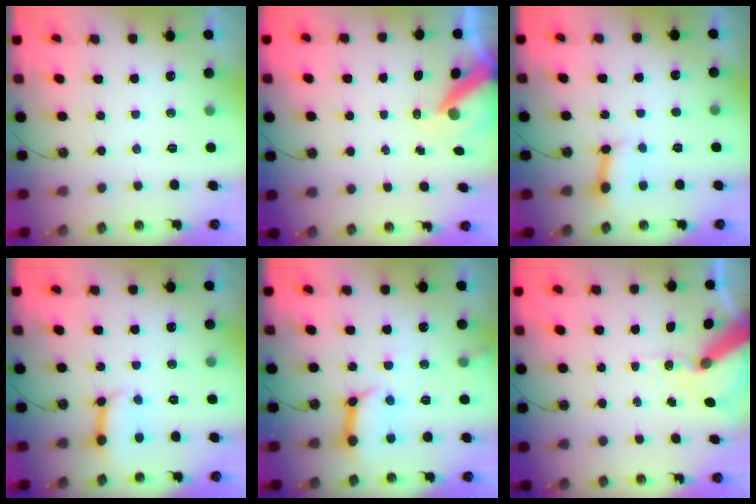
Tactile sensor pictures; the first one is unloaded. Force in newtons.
{"total": 8.1, "press": 8.0, "slide": 1.1}
{"total": 5.6, "press": 5.6, "slide": 0.4}
{"total": 8.4, "press": 8.3, "slide": 0.9}
{"total": 12.3, "press": 12.3, "slide": 1.3}
{"total": 10.0, "press": 9.9, "slide": 1.5}